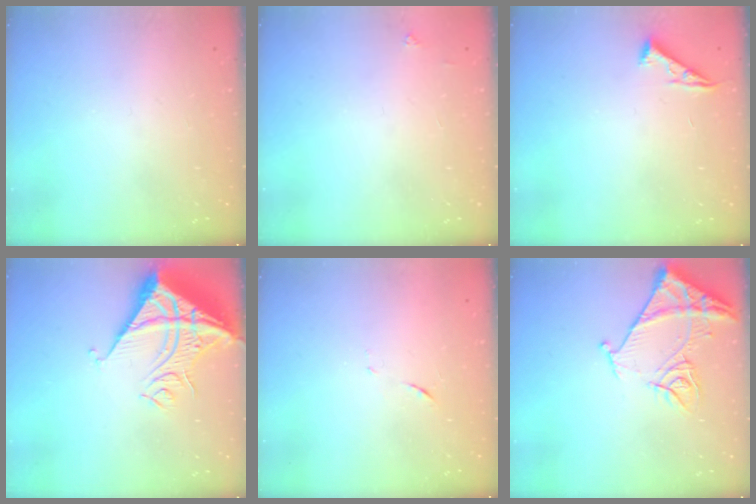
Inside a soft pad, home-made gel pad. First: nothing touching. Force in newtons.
{"total": 3.8, "press": 3.8, "slide": 0.4}
{"total": 4.3, "press": 4.3, "slide": 0.6}
{"total": 14.2, "press": 14.1, "slide": 1.9}
{"total": 6.7, "press": 6.6, "slide": 0.6}
{"total": 11.7, "press": 11.6, "slide": 1.2}